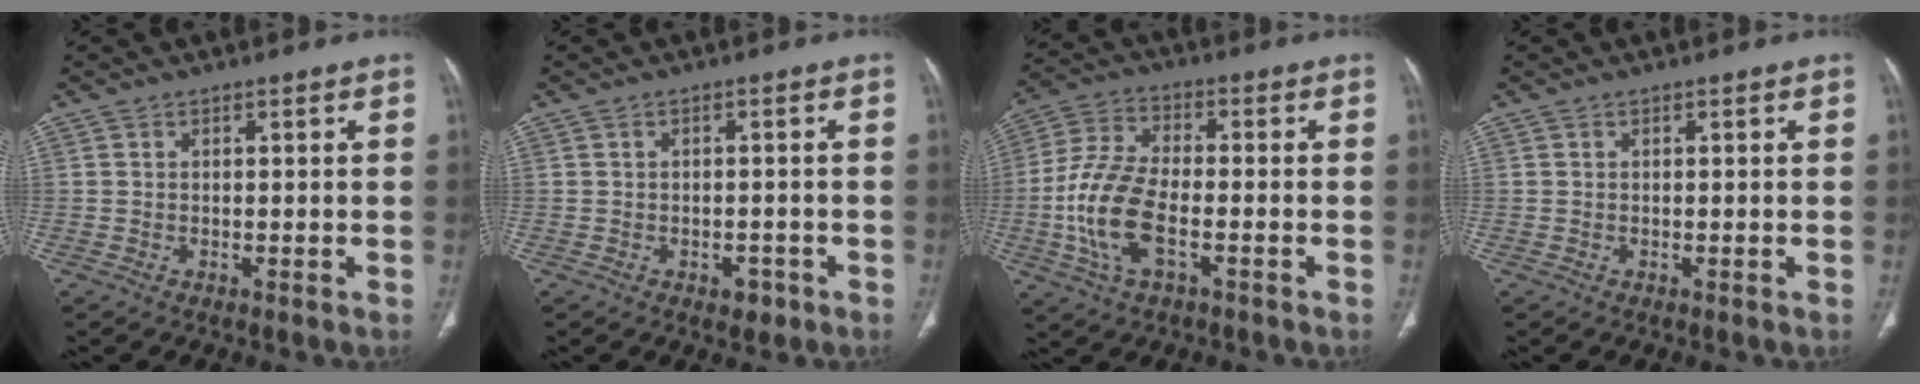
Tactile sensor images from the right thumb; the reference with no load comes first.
{"total": 2.5, "force": [-1.3, 1.7, 1.4], "torque": [-0.007, 0.006, -0.012]}
{"total": 13.1, "force": [-3.5, 6.4, 10.9], "torque": [-0.236, 0.017, -0.069]}
{"total": 0.0}